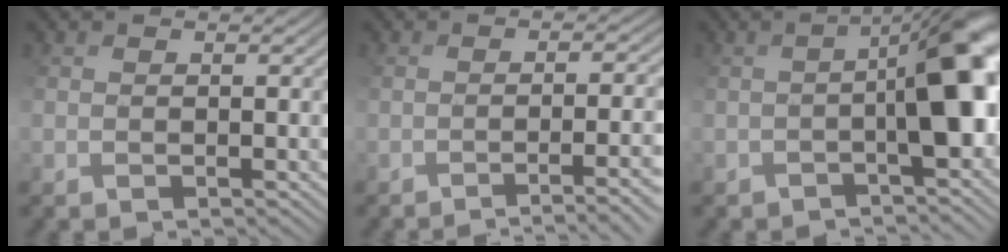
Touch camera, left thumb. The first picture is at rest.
{"total": 7.1, "force": [-3.7, 1.3, 5.9], "torque": [-0.064, 0.010, -0.032]}
{"total": 8.4, "force": [-2.1, 2.4, 7.7], "torque": [-0.098, 0.006, -0.031]}